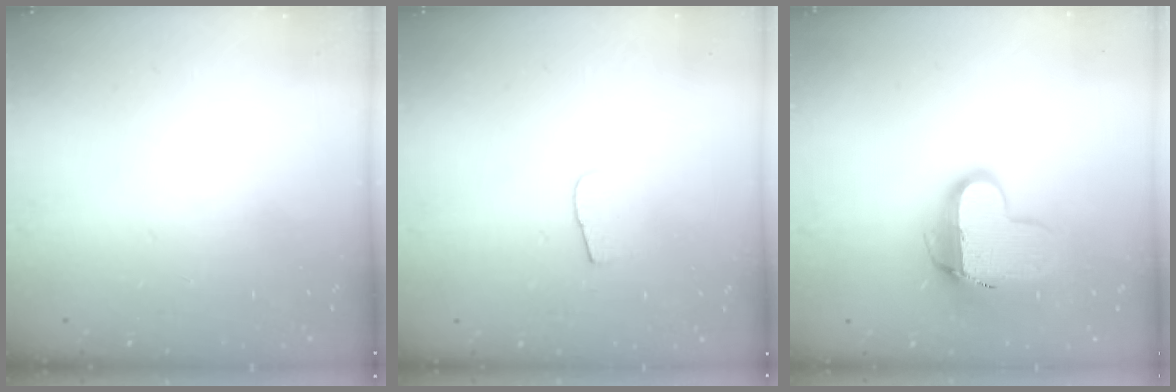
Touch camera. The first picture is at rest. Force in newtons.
{"total": 5.2, "press": 5.2, "slide": 0.6}
{"total": 12.0, "press": 11.9, "slide": 1.1}